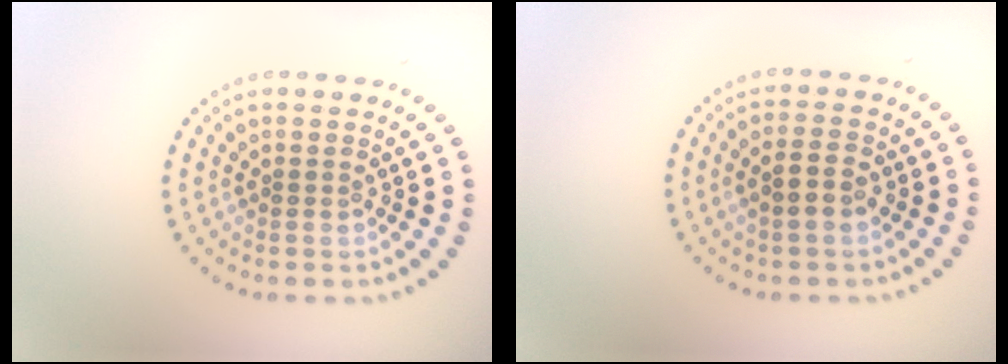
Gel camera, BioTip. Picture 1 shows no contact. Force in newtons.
{"total": 2.4, "press": 2.3, "slide": 0.7}